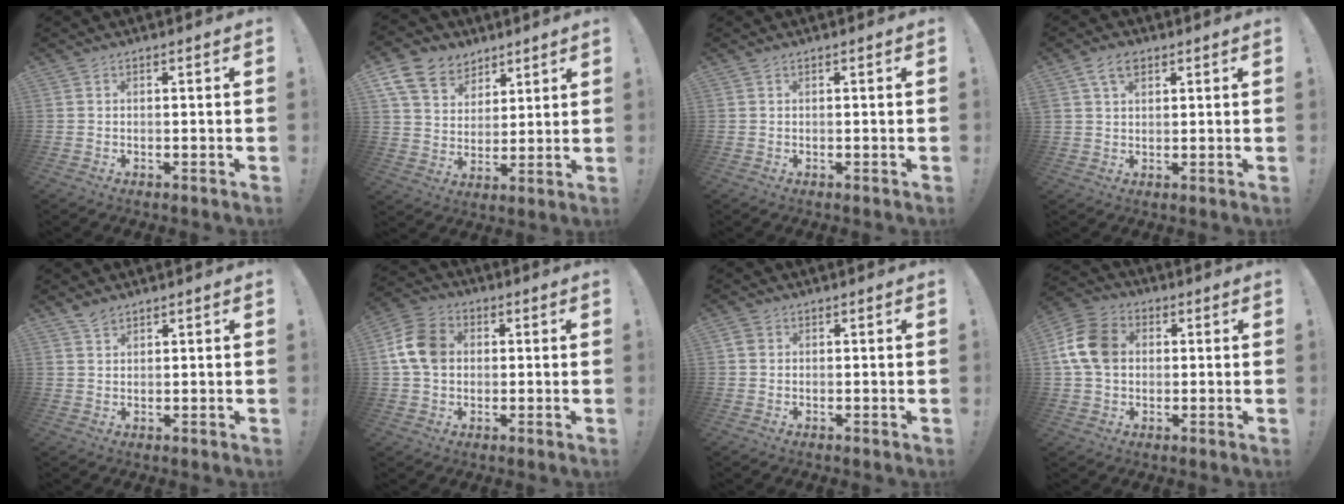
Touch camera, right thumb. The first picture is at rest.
{"total": 12.3, "force": [7.7, 8.7, 4.1], "torque": [-0.074, -0.049, 0.154]}
{"total": 0.0}
{"total": 5.6, "force": [3.0, 3.4, 3.3], "torque": [-0.056, -0.003, 0.057]}
{"total": 3.0, "force": [2.5, 1.2, 1.1], "torque": [-0.017, -0.012, 0.046]}
{"total": 12.0, "force": [1.8, 9.4, 7.2], "torque": [-0.122, 0.012, 0.040]}
{"total": 1.9, "force": [0.8, 1.6, 0.7], "torque": [-0.009, 0.002, 0.015]}
{"total": 13.1, "force": [2.0, 10.1, 8.1], "torque": [-0.150, 0.012, 0.045]}